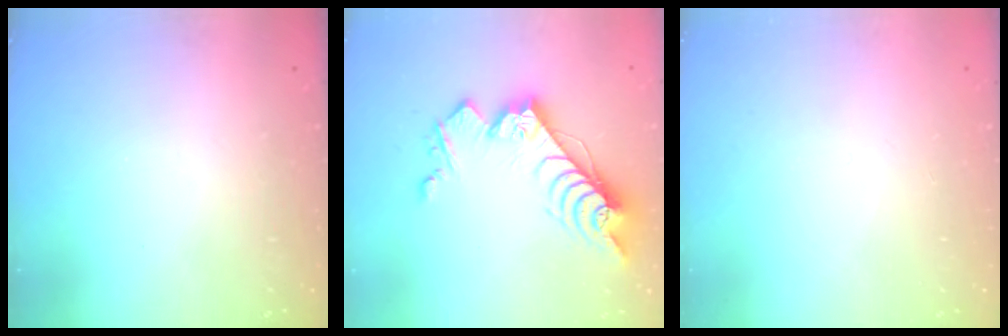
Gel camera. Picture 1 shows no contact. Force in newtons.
{"total": 14.6, "press": 14.5, "slide": 1.0}
{"total": 0.0}